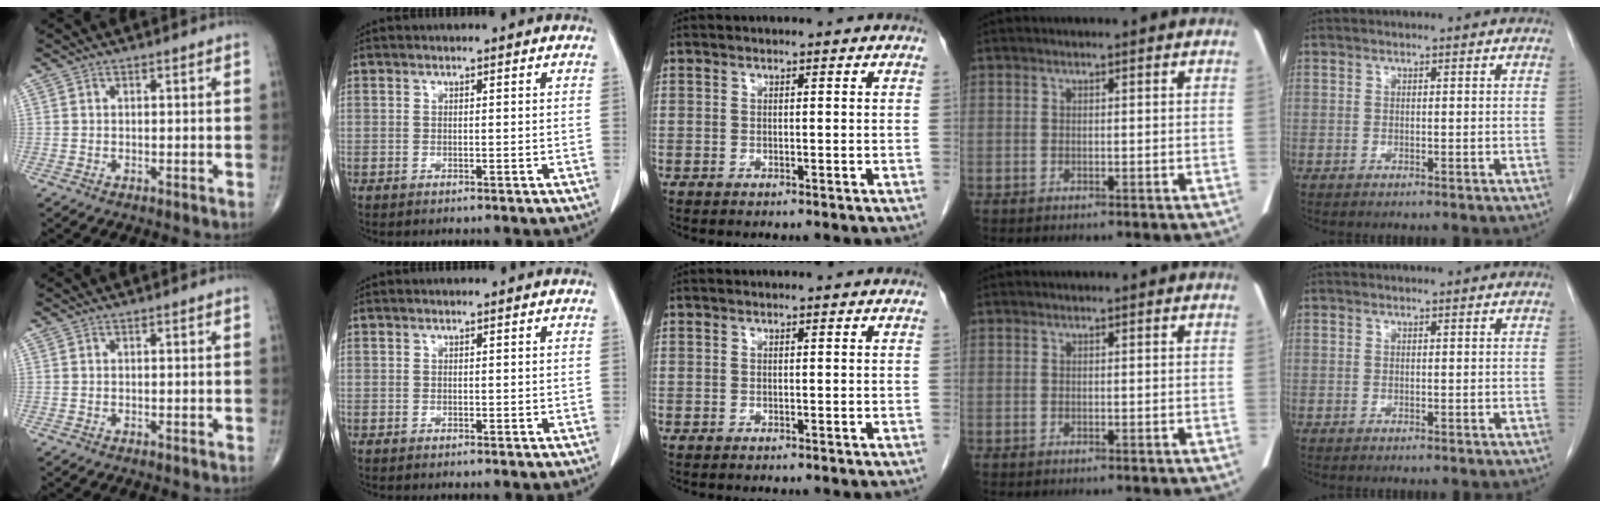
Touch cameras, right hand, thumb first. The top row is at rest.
{}